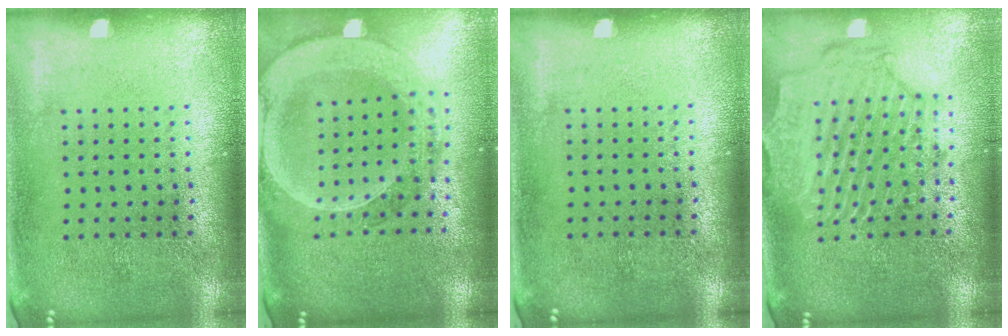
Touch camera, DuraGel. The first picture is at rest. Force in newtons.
{"total": 2.7, "press": 2.4, "slide": 1.1}
{"total": 0.0}
{"total": 2.3, "press": 2.2, "slide": 0.9}